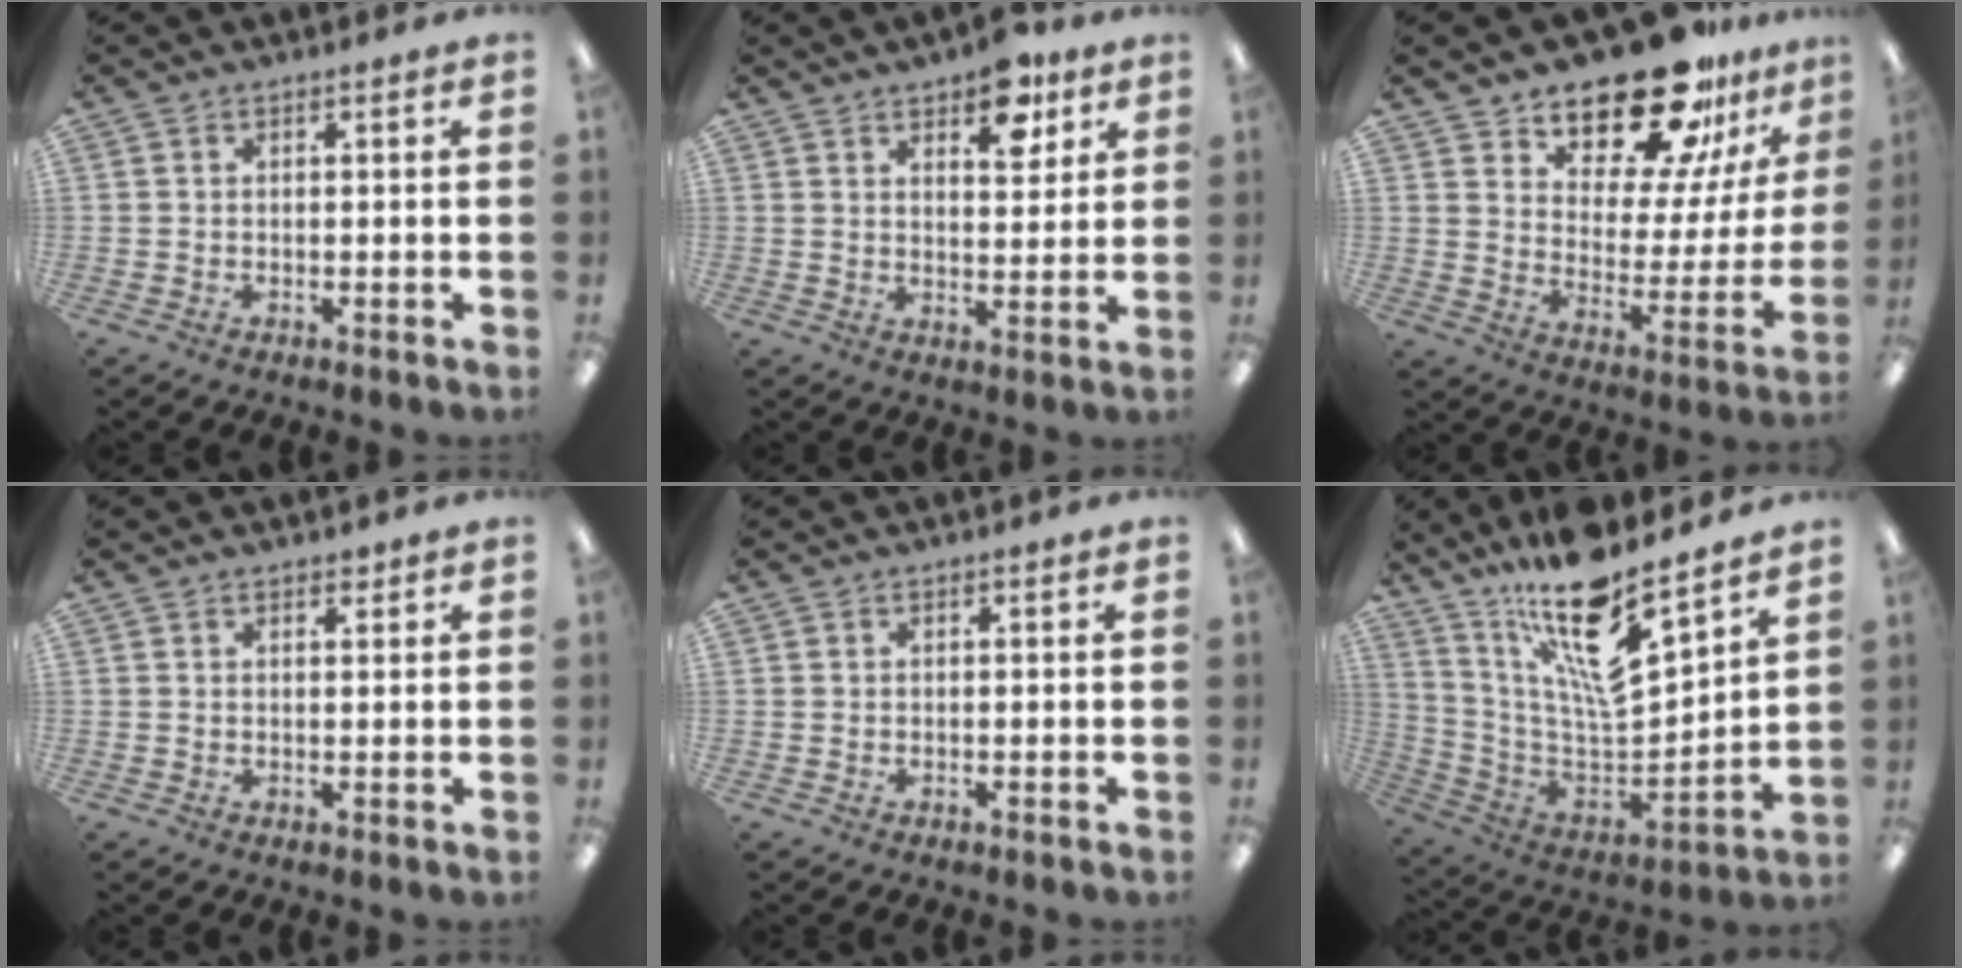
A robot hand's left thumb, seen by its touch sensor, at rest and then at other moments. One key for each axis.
{"total": 9.0, "fx": 6.1, "fy": 4.4, "fz": 5.0, "tx": -0.049, "ty": -0.029, "tz": 0.099}
{"total": 19.9, "fx": 17.0, "fy": 6.6, "fz": 8.0, "tx": -0.130, "ty": -0.129, "tz": 0.294}
{"total": 1.4, "fx": 1.2, "fy": 0.6, "fz": 0.5, "tx": -0.002, "ty": -0.004, "tz": 0.020}
{"total": 0.0}
{"total": 17.6, "fx": 13.3, "fy": 3.9, "fz": 10.7, "tx": -0.193, "ty": -0.110, "tz": 0.225}